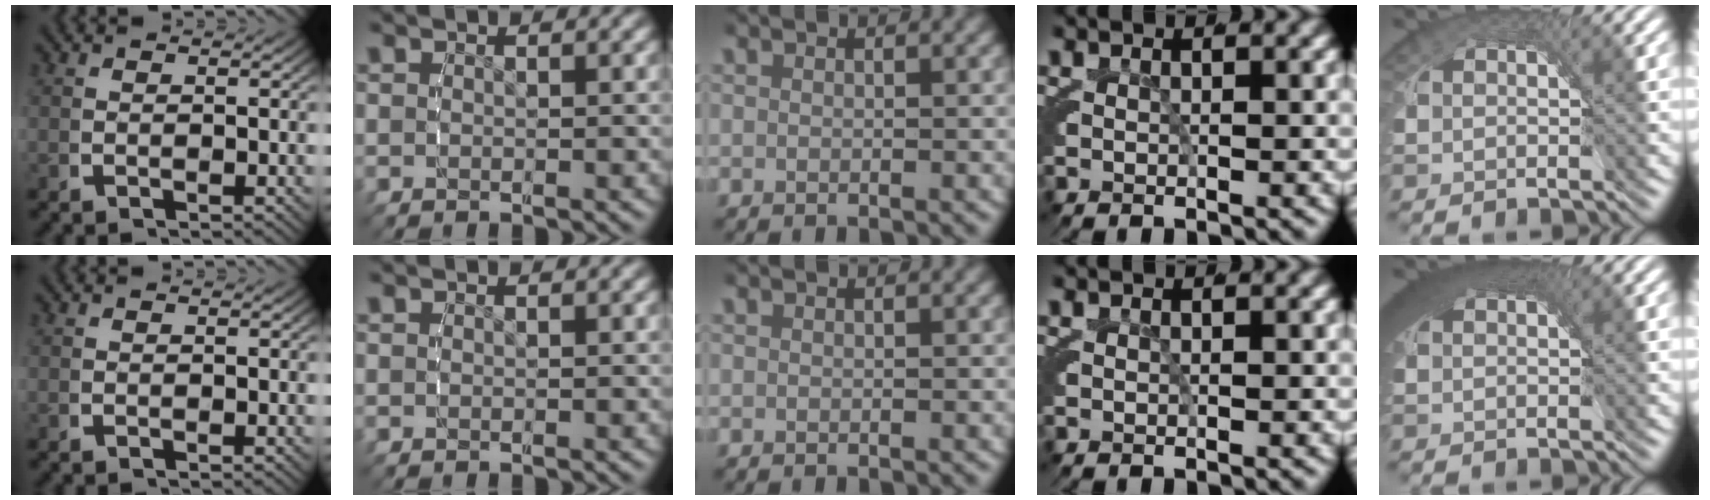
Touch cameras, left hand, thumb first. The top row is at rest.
{"little": {"total": 6.4, "force": [2.1, 3.7, 4.7], "torque": [-0.088, -0.007, 0.030]}}